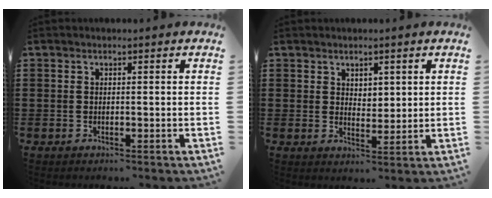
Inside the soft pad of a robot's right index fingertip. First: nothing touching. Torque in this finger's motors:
{"motor_torque": [-0.19, 0.12, 0.15, 0.01]}